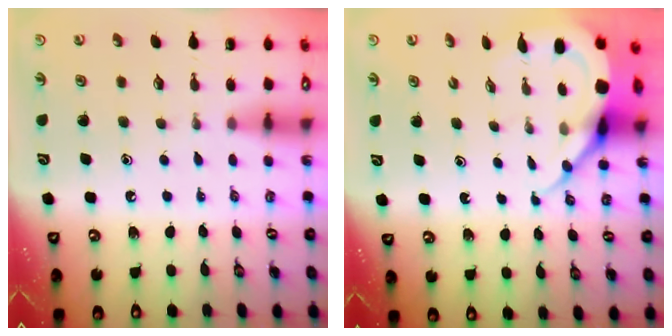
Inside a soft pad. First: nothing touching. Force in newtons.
{"total": 8.6, "press": 8.5, "slide": 1.0}